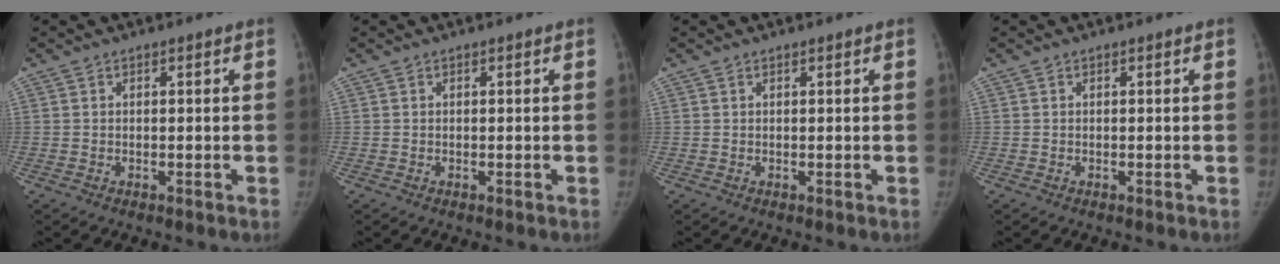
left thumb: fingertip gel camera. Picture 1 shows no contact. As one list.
[{"total": 0.0}, {"total": 0.0}, {"total": 0.0}]